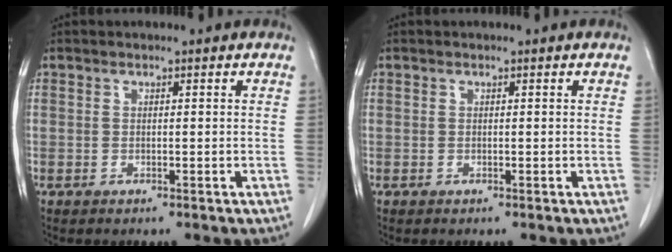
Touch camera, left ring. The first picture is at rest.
{"total": 0.0}